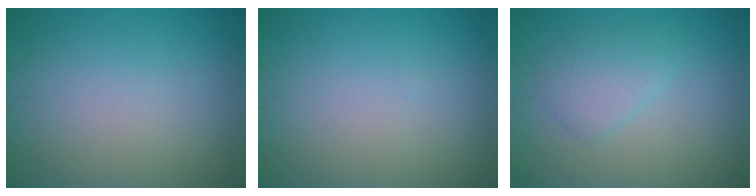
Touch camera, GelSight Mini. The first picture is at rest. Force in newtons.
{"total": 0.0}
{"total": 2.3, "press": 2.3, "slide": 0.0}